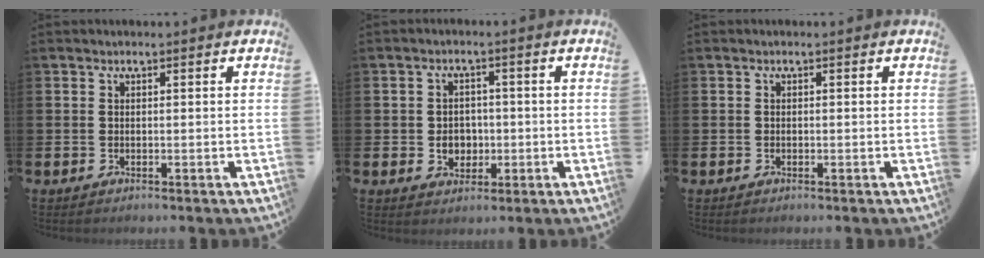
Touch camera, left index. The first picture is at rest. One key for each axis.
{"total": 3.4, "fx": -0.5, "fy": 3.0, "fz": 1.6, "tx": -0.023, "ty": 0.001, "tz": -0.017}
{"total": 0.0}